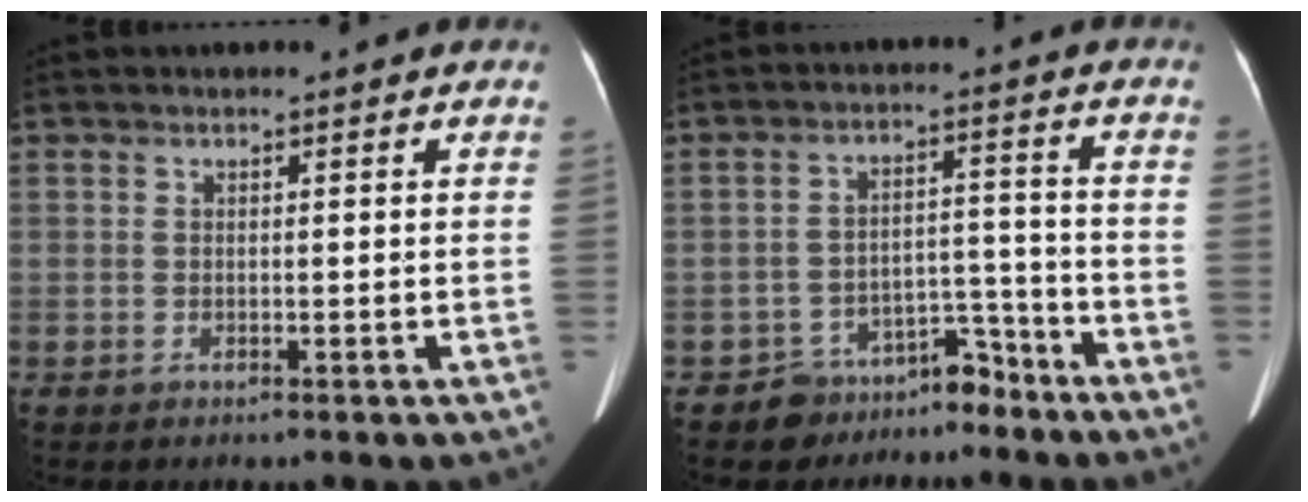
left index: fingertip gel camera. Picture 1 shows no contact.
{"total": 6.2, "force": [-5.5, 2.9, 0.3], "torque": [0.011, 0.026, -0.083]}